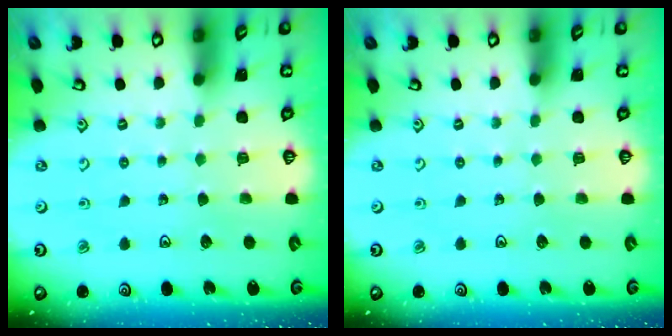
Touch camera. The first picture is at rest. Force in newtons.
{"total": 0.0}